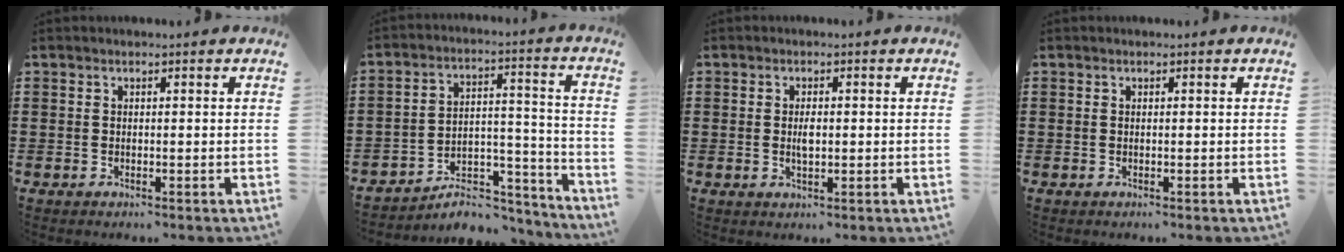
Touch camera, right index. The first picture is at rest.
{"total": 7.3, "force": [-6.4, 2.6, 2.4], "torque": [-0.032, 0.019, -0.119]}
{"total": 2.2, "force": [0.0, 0.9, 2.0], "torque": [-0.039, 0.002, -0.002]}
{"total": 0.0}